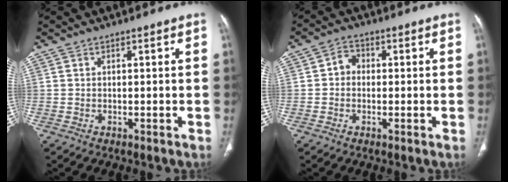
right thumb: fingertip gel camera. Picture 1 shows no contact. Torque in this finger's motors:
{"motor_torque": [-0.50, 0.27, -0.41, 0.19, 0.07]}